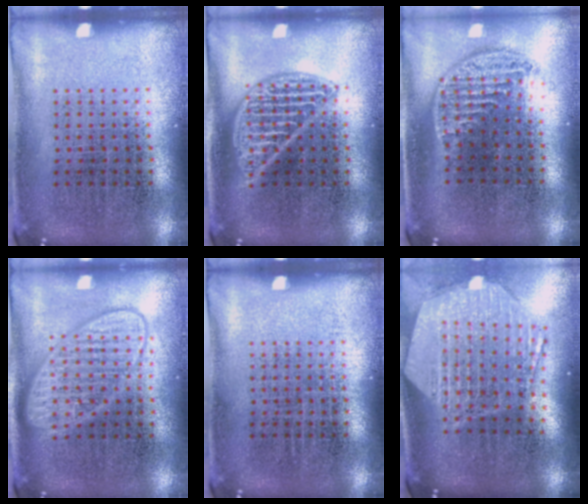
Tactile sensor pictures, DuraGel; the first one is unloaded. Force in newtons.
{"total": 2.1, "press": 2.1, "slide": 0.2}
{"total": 1.3, "press": 1.1, "slide": 0.6}
{"total": 3.0, "press": 2.9, "slide": 0.5}
{"total": 0.0}
{"total": 3.0, "press": 2.3, "slide": 1.9}